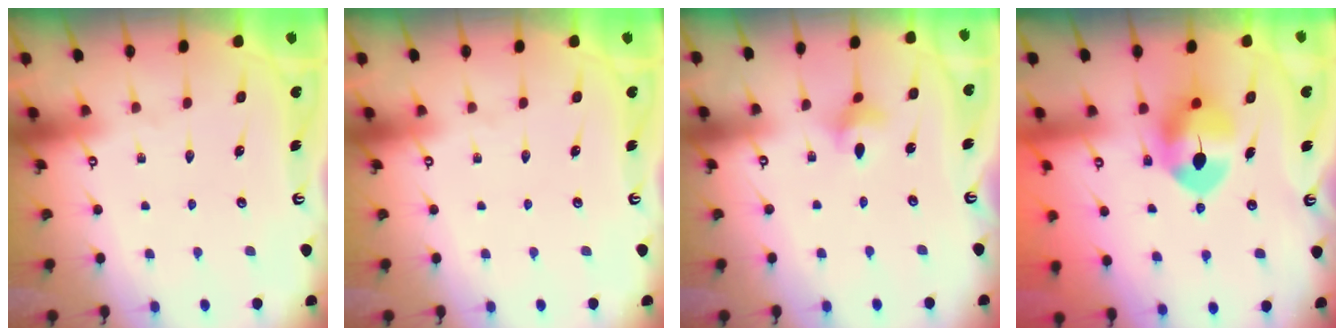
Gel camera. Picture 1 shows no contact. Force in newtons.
{"total": 0.0}
{"total": 3.5, "press": 3.4, "slide": 0.4}
{"total": 9.4, "press": 9.3, "slide": 1.1}